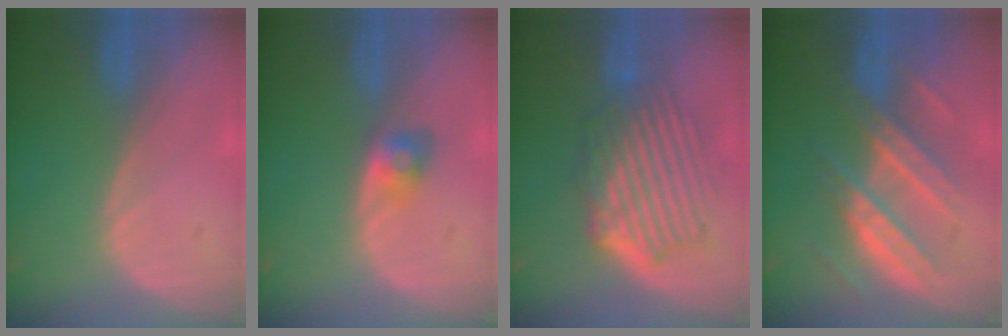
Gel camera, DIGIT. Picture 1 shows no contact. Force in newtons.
{"total": 2.8, "press": 2.6, "slide": 1.2}
{"total": 9.4, "press": 8.3, "slide": 4.6}
{"total": 8.3, "press": 8.3, "slide": 0.3}